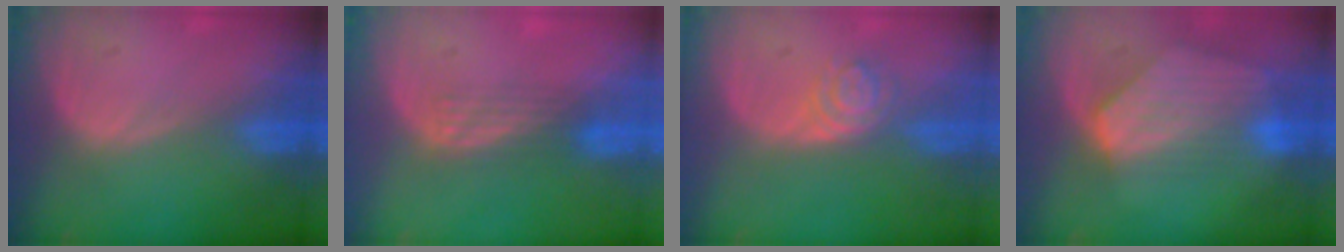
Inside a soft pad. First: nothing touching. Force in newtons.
{"total": 2.9, "press": 2.6, "slide": 1.3}
{"total": 4.3, "press": 3.7, "slide": 2.2}
{"total": 8.6, "press": 7.7, "slide": 3.8}